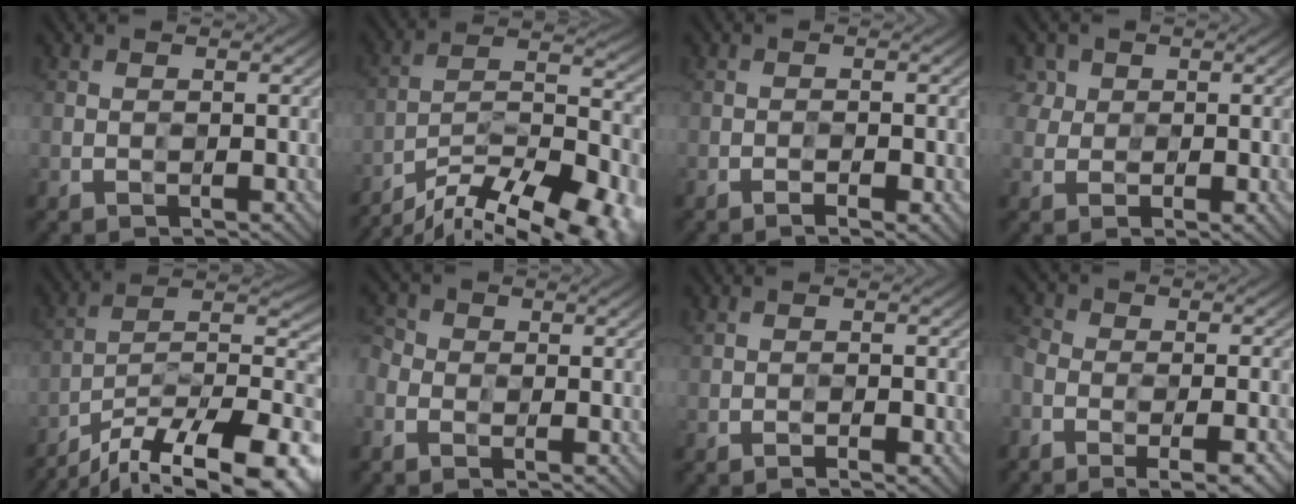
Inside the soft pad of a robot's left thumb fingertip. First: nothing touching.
{"total": 17.6, "force": [-15.1, 4.1, 8.2], "torque": [-0.137, -0.019, -0.231]}
{"total": 2.0, "force": [-1.7, -0.3, 1.1], "torque": [-0.020, -0.001, -0.026]}
{"total": 2.7, "force": [1.3, 2.3, 0.5], "torque": [-0.016, 0.000, 0.024]}
{"total": 17.4, "force": [-14.0, 5.0, 9.1], "torque": [-0.139, -0.019, -0.221]}
{"total": 3.7, "force": [-1.5, 2.9, 1.8], "torque": [-0.056, -0.004, -0.040]}
{"total": 1.8, "force": [-1.2, 0.3, 1.3], "torque": [-0.023, 0.001, -0.020]}
{"total": 8.6, "force": [-5.9, 3.6, 5.1], "torque": [-0.093, -0.020, -0.083]}